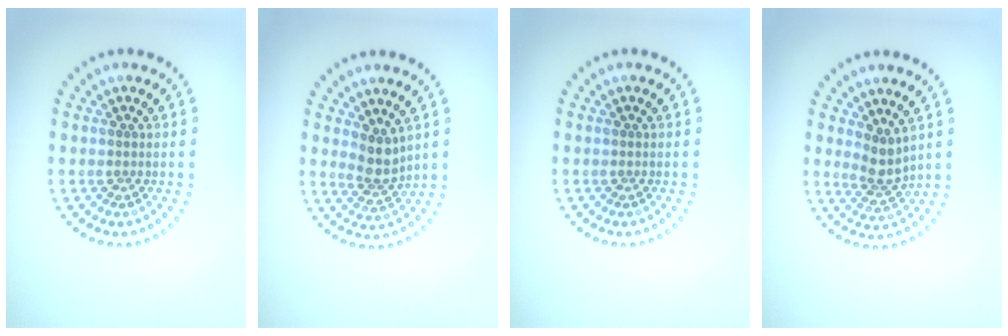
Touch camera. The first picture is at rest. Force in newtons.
{"total": 2.7, "press": 2.2, "slide": 1.6}
{"total": 0.0}
{"total": 2.7, "press": 2.1, "slide": 1.7}